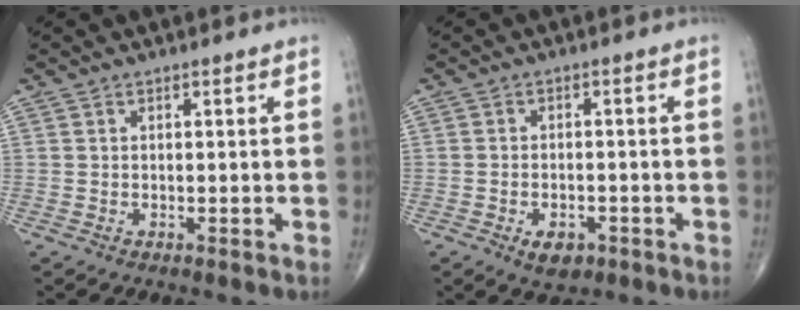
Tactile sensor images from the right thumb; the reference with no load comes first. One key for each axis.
{"total": 4.5, "fx": -2.2, "fy": 2.7, "fz": 2.9, "tx": -0.038, "ty": 0.007, "tz": -0.030}